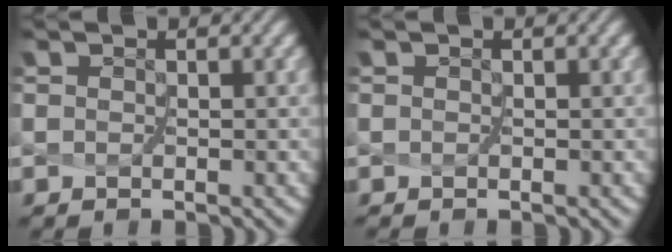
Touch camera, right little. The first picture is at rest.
{"total": 0.0}